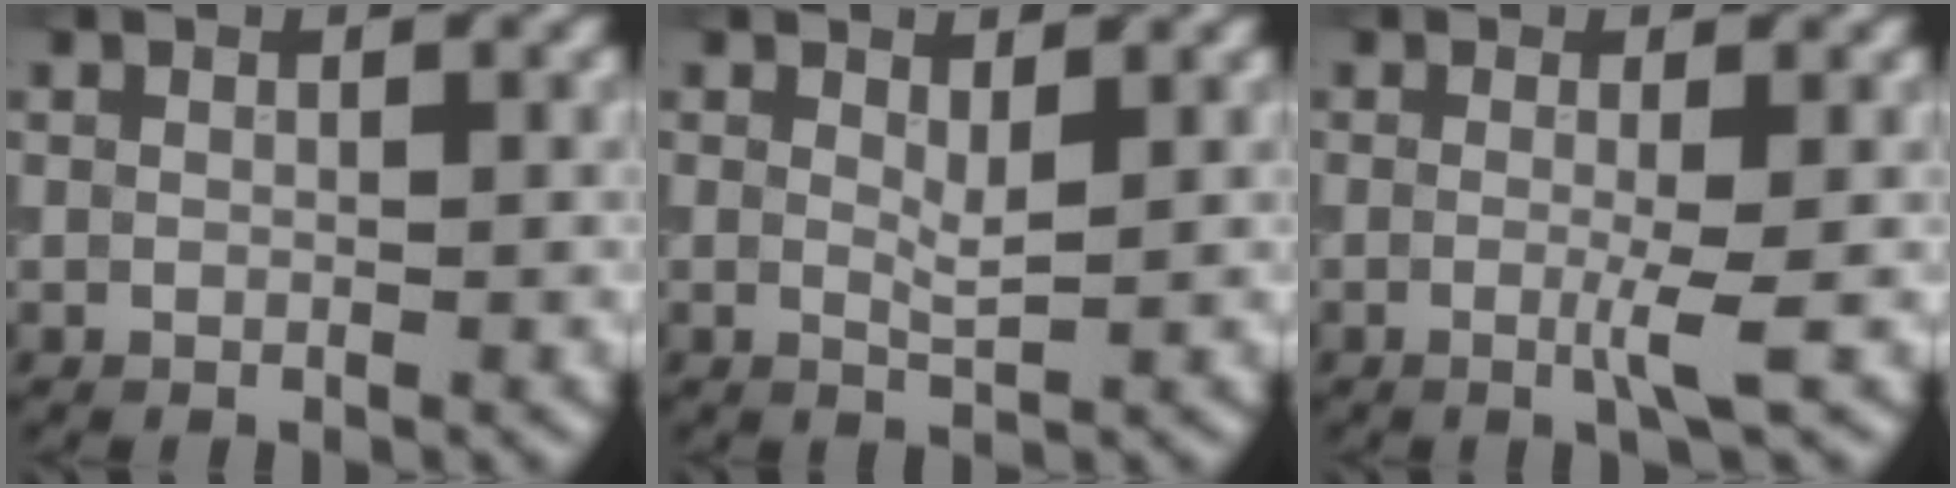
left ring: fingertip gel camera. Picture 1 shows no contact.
{"total": 1.4, "force": [0.7, 0.4, 1.2], "torque": [-0.025, -0.003, 0.012]}
{"total": 2.3, "force": [-0.3, 0.3, 2.2], "torque": [-0.041, -0.012, -0.010]}